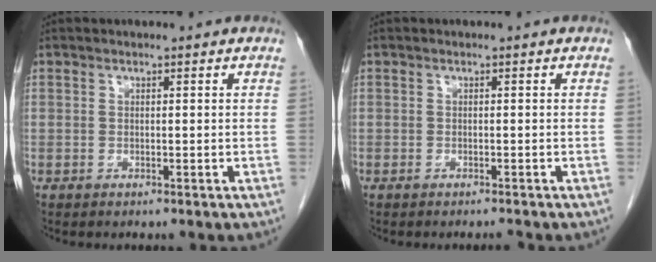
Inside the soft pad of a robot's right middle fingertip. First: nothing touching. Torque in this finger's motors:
{"motor_torque": [0.13, -0.02, 0.00, 0.00]}